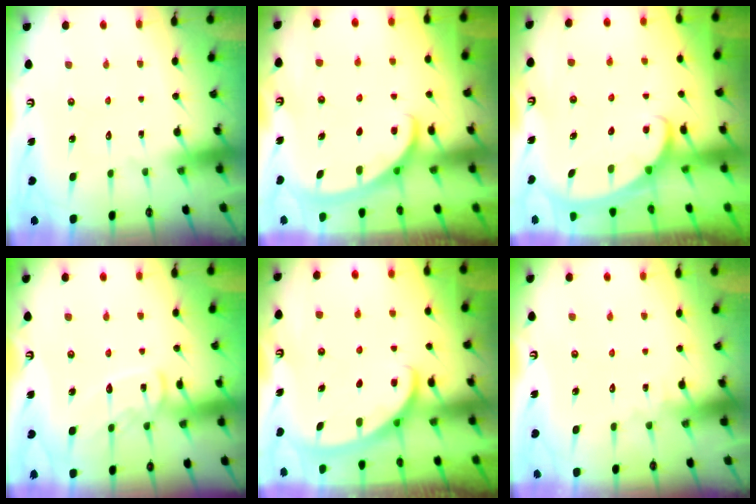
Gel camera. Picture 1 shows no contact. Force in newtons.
{"total": 3.1, "press": 3.1, "slide": 0.4}
{"total": 2.4, "press": 2.3, "slide": 0.3}
{"total": 10.8, "press": 10.7, "slide": 0.8}
{"total": 2.8, "press": 2.8, "slide": 0.4}
{"total": 2.7, "press": 2.7, "slide": 0.3}